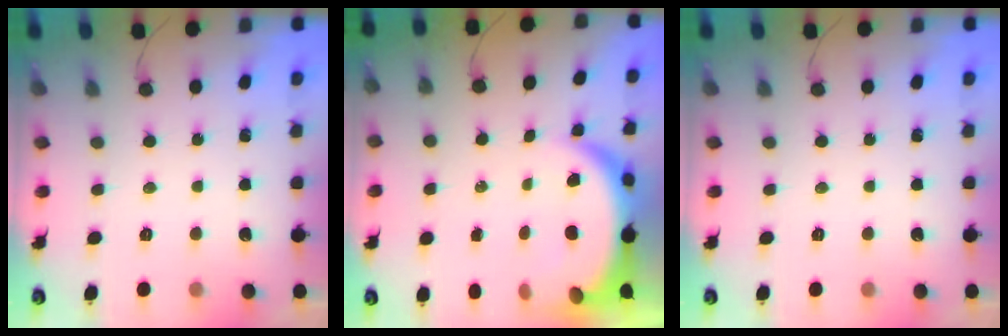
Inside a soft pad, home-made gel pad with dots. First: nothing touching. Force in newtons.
{"total": 9.3, "press": 9.2, "slide": 1.1}
{"total": 0.0}